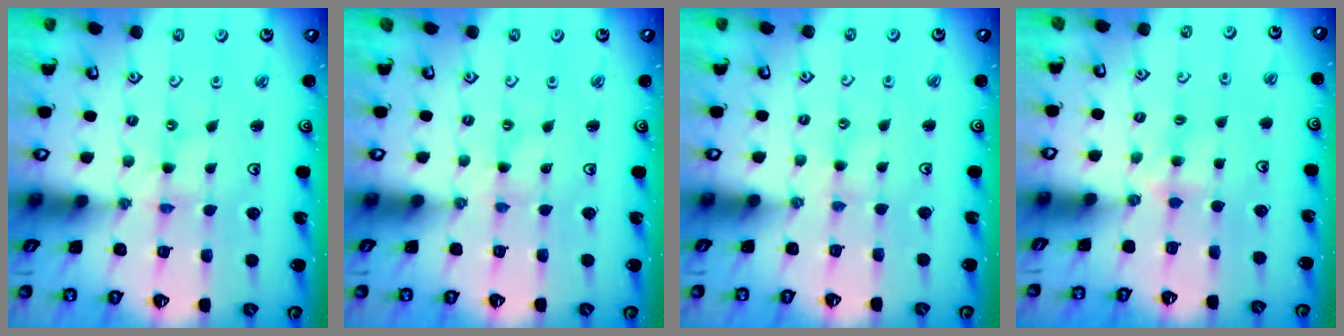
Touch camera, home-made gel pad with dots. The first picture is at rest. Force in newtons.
{"total": 0.0}
{"total": 2.4, "press": 2.3, "slide": 0.3}
{"total": 4.5, "press": 4.5, "slide": 0.6}